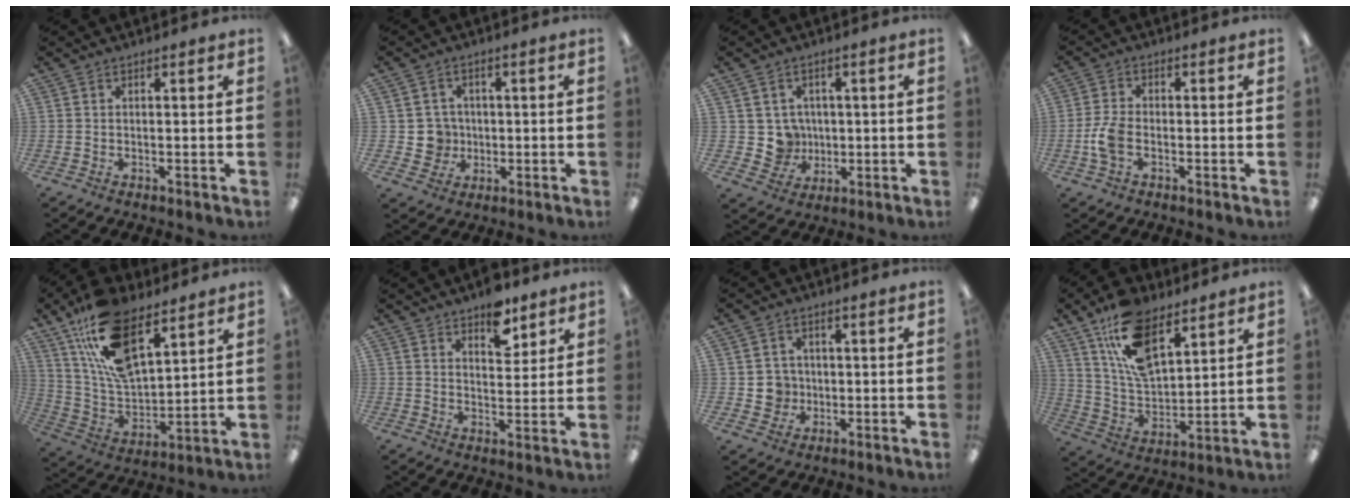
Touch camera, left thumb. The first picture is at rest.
{"total": 5.5, "force": [-0.3, 5.3, 1.2], "torque": [-0.017, 0.009, -0.003]}
{"total": 6.0, "force": [0.8, 5.9, 0.8], "torque": [-0.019, 0.002, 0.022]}
{"total": 6.0, "force": [-1.5, 3.5, 4.6], "torque": [-0.101, 0.005, -0.029]}
{"total": 19.2, "force": [11.8, 9.0, 12.3], "torque": [-0.249, -0.056, 0.211]}
{"total": 7.8, "force": [5.5, 3.9, 3.9], "torque": [-0.035, -0.032, 0.092]}
{"total": 5.1, "force": [-0.4, 4.9, 1.2], "torque": [-0.013, 0.008, -0.006]}
{"total": 16.2, "force": [10.0, 8.0, 9.9], "torque": [-0.187, -0.032, 0.186]}